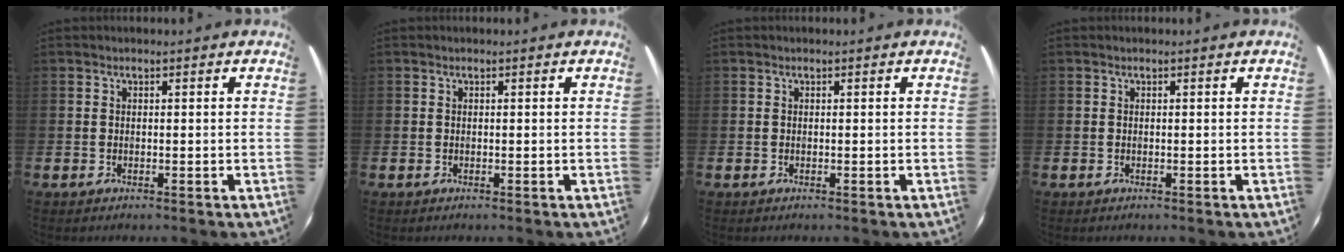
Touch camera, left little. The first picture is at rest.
{"total": 0.0}
{"total": 0.0}
{"total": 0.0}